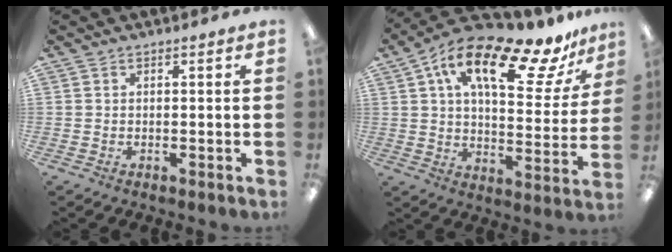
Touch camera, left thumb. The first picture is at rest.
{"total": 20.9, "force": [12.7, 7.7, 14.7], "torque": [-0.244, -0.058, 0.208]}